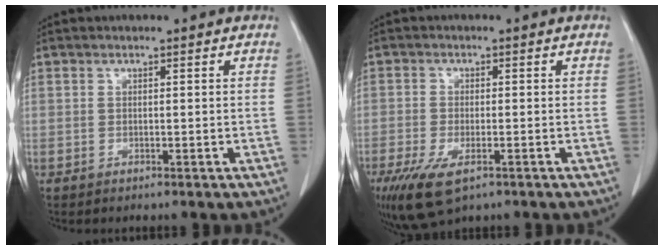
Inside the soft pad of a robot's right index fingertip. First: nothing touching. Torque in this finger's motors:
{"motor_torque": [1.03, -0.99, 0.37, 0.08]}